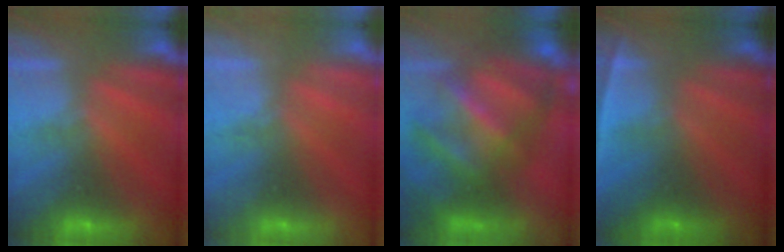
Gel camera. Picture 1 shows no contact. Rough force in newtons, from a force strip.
{"total": 2.2}
{"total": 7.2}
{"total": 2.8}